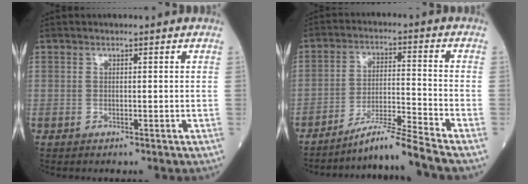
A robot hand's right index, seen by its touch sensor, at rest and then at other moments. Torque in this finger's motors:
{"motor_torque": [0.09, -0.21, 0.01, -0.01]}